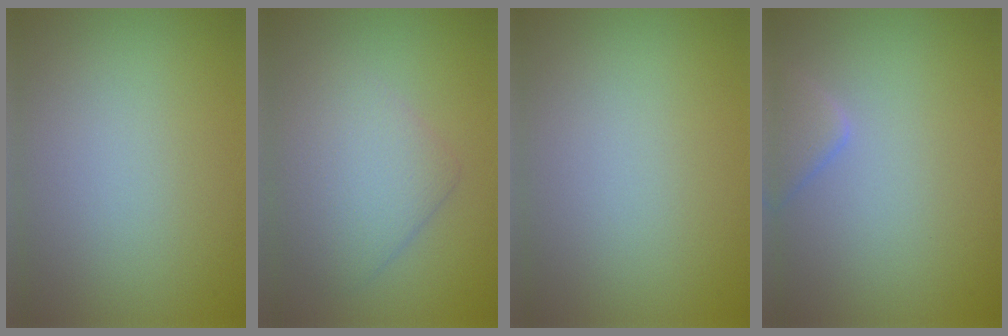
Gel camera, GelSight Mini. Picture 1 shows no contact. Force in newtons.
{"total": 4.3, "press": 4.3, "slide": 0.2}
{"total": 0.0}
{"total": 2.3, "press": 2.3, "slide": 0.2}